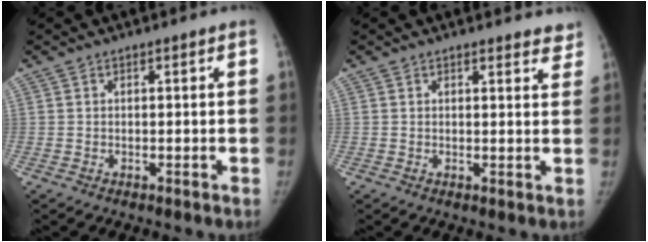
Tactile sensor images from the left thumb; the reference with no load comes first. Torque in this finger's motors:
{"motor_torque": [-0.22, -0.06, 0.00, 0.02, -0.01]}